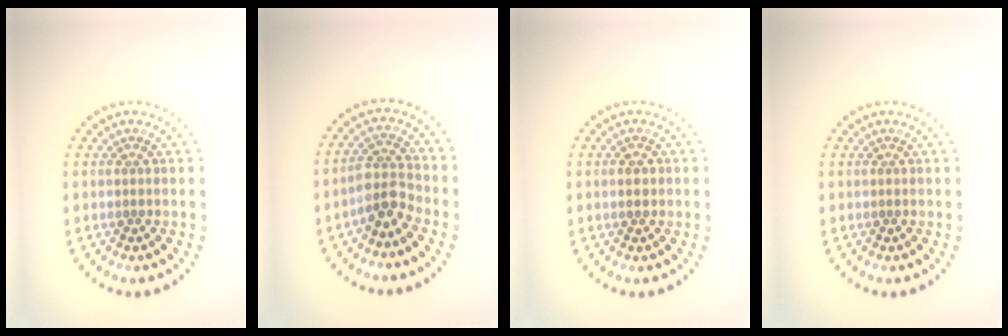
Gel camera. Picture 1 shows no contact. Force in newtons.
{"total": 2.9, "press": 2.4, "slide": 1.6}
{"total": 1.5, "press": 1.5, "slide": 0.1}
{"total": 0.0}